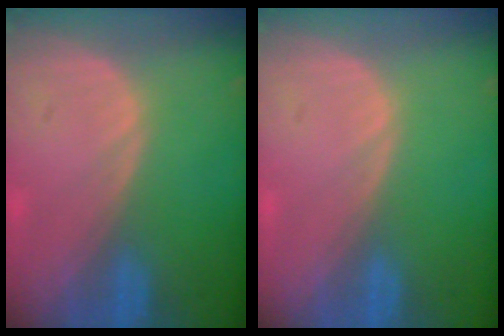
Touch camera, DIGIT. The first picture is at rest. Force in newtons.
{"total": 0.0}